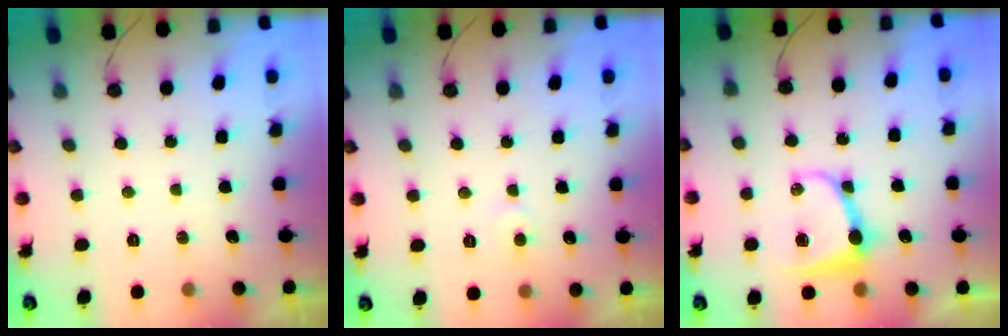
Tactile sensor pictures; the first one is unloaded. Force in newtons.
{"total": 3.8, "press": 3.8, "slide": 0.4}
{"total": 10.0, "press": 10.0, "slide": 0.9}